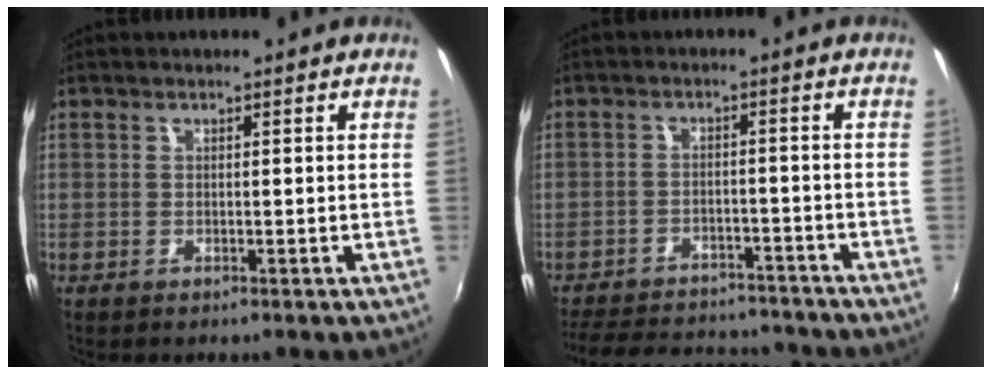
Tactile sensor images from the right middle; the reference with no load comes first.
{"total": 17.5, "force": [-14.9, 6.8, 6.0], "torque": [-0.146, 0.025, -0.199]}